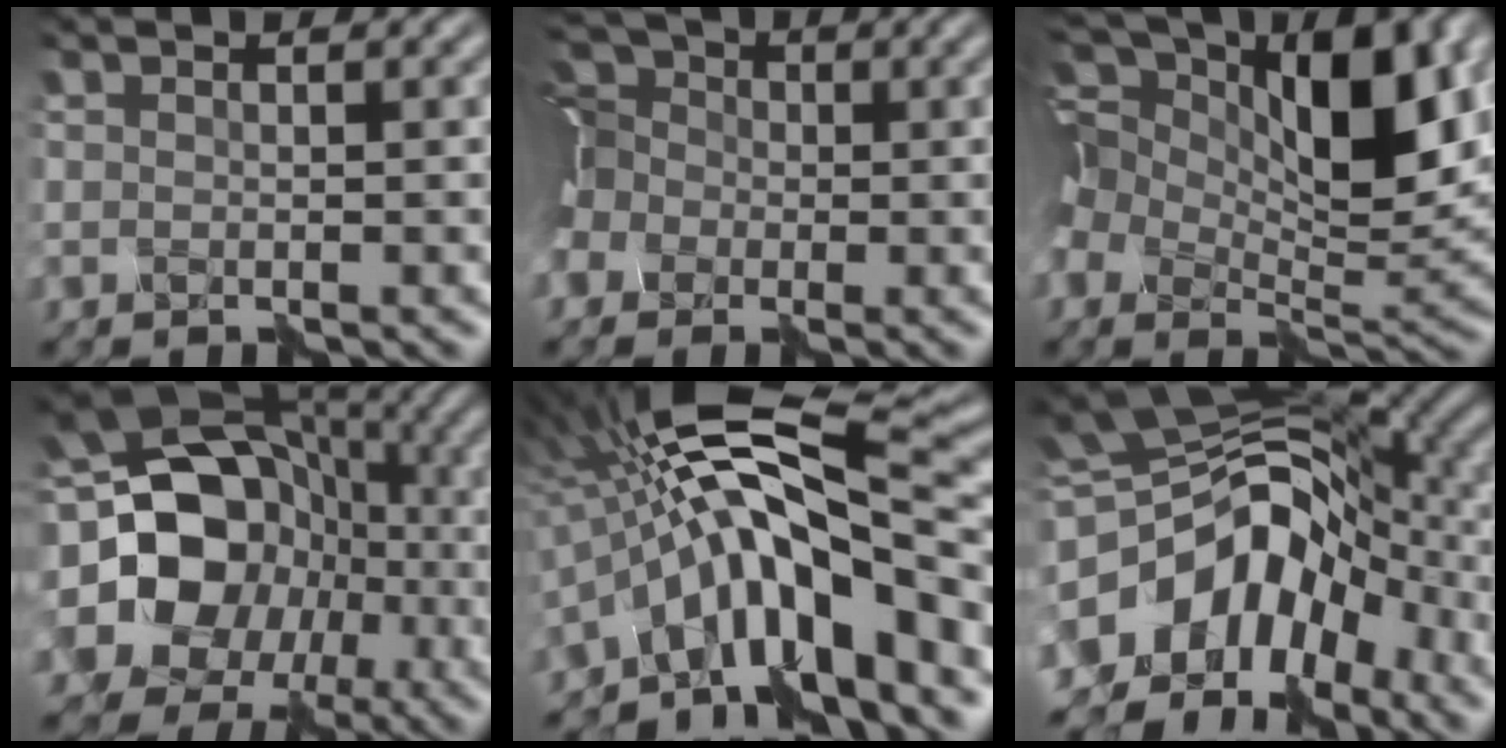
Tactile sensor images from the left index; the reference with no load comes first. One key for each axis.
{"total": 7.9, "fx": -1.8, "fy": 6.4, "fz": 4.3, "tx": -0.111, "ty": 0.019, "tz": -0.054}
{"total": 13.0, "fx": 2.8, "fy": 6.9, "fz": 10.6, "tx": -0.202, "ty": 0.010, "tz": 0.039}
{"total": 17.8, "fx": -1.7, "fy": 15.5, "fz": 8.5, "tx": -0.182, "ty": 0.006, "tz": -0.050}
{"total": 13.1, "fx": -4.0, "fy": 4.4, "fz": 11.7, "tx": -0.176, "ty": 0.027, "tz": -0.080}
{"total": 13.2, "fx": -3.9, "fy": 8.5, "fz": 9.3, "tx": -0.162, "ty": 0.007, "tz": -0.077}